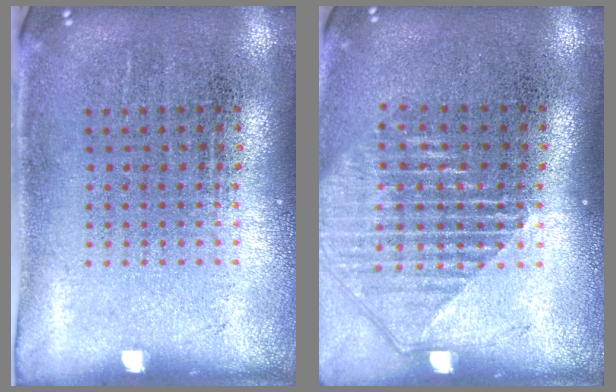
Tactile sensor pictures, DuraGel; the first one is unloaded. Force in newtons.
{"total": 1.6, "press": 1.4, "slide": 0.7}